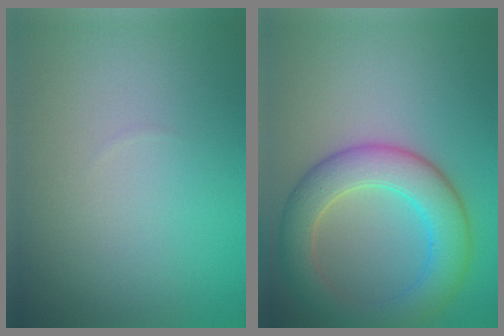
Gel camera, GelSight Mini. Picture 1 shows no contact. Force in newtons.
{"total": 6.6, "press": 6.6, "slide": 0.4}